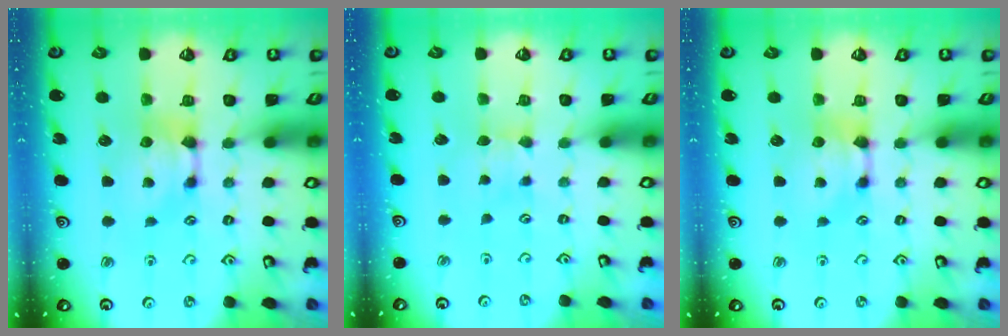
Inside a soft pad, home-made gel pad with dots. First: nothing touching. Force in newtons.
{"total": 2.6, "press": 2.6, "slide": 0.5}
{"total": 0.0}